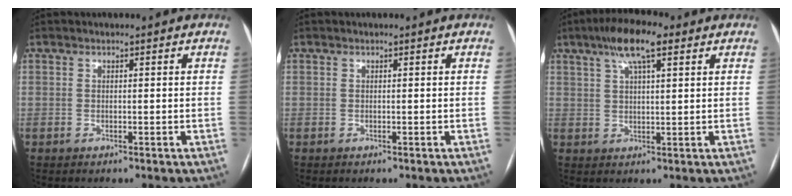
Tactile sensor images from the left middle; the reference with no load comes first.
{"total": 0.0}
{"total": 7.9, "force": [4.5, 1.7, 6.2], "torque": [-0.118, 0.021, 0.075]}